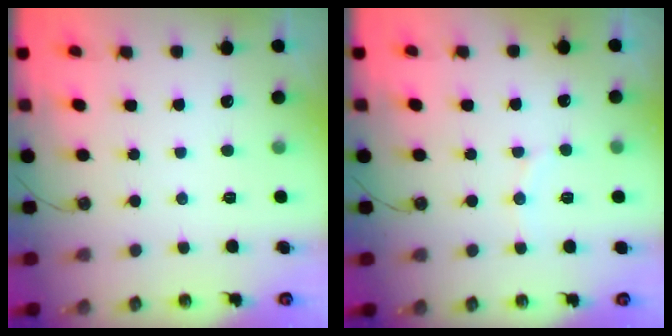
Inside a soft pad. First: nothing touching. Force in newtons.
{"total": 5.3, "press": 5.2, "slide": 1.2}